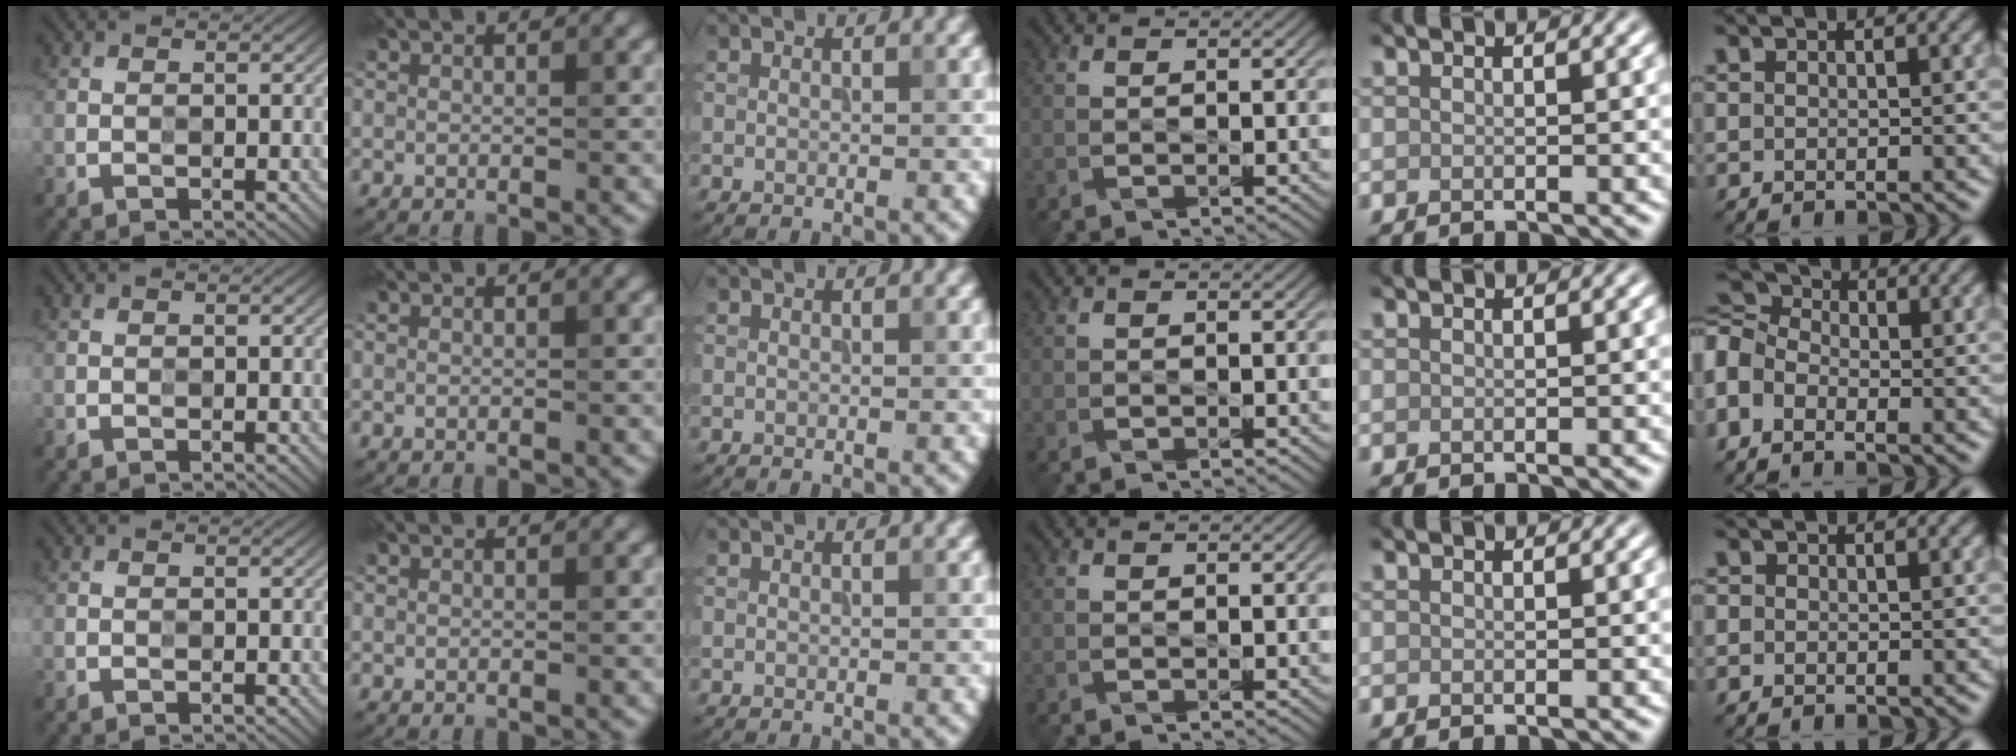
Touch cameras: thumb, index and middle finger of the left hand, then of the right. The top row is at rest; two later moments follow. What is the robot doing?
{"motion": "press", "object": "sticky note"}